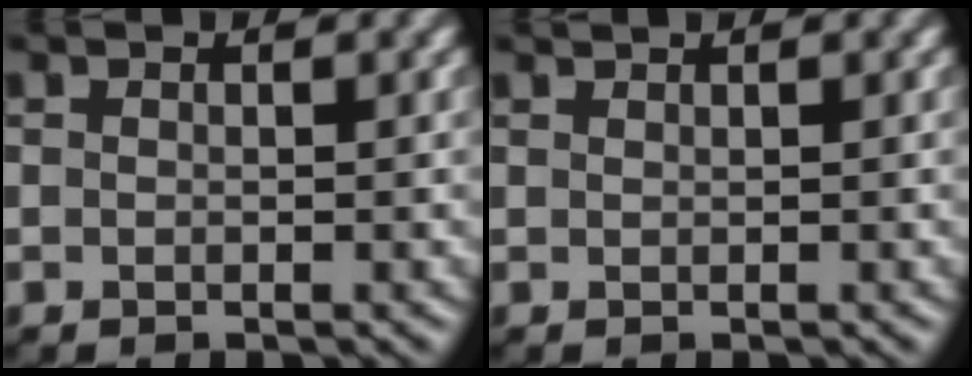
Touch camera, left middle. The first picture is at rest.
{"total": 0.9, "force": [0.9, -0.1, 0.1], "torque": [0.000, -0.002, 0.014]}